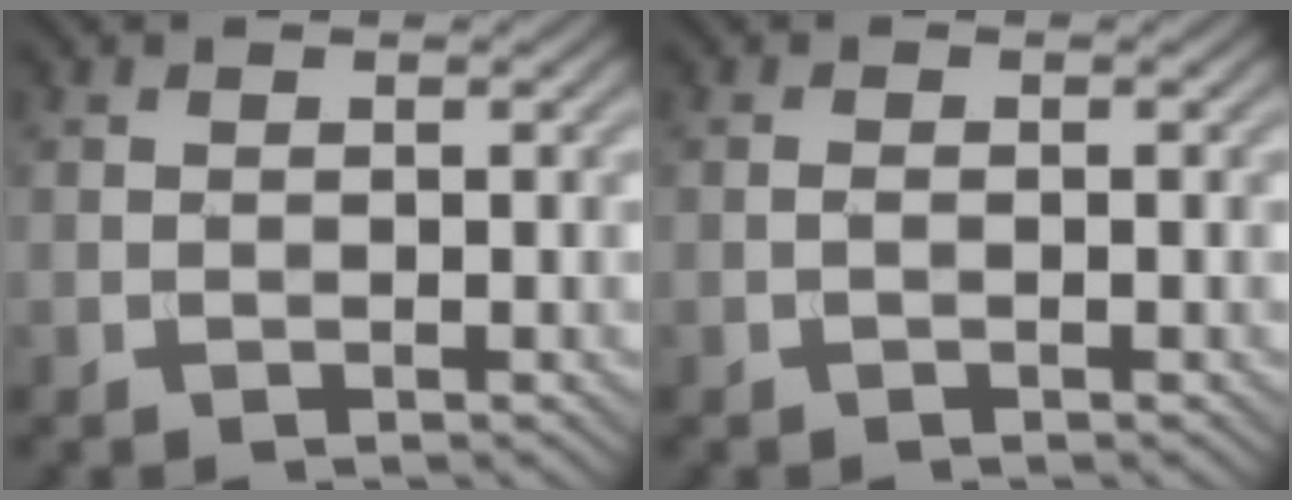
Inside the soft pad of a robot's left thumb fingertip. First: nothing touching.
{"total": 0.6, "force": [-0.2, 0.1, 0.5], "torque": [-0.011, 0.000, -0.005]}